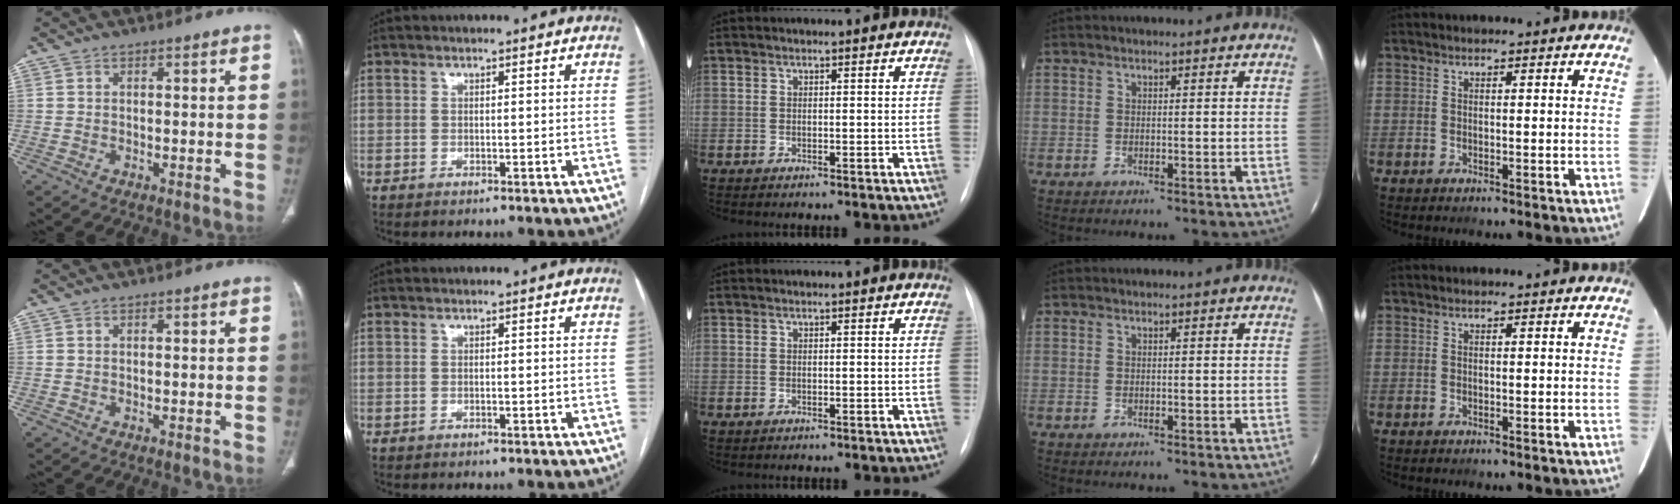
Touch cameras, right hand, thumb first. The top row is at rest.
{}